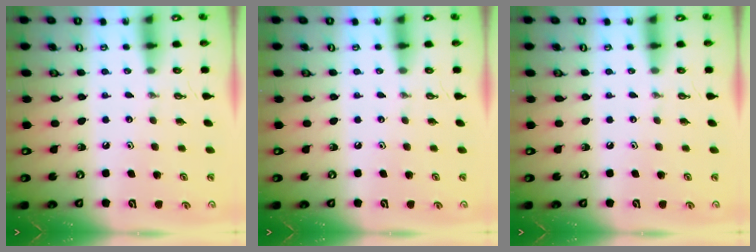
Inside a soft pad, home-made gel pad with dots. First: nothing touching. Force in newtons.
{"total": 0.0}
{"total": 0.0}